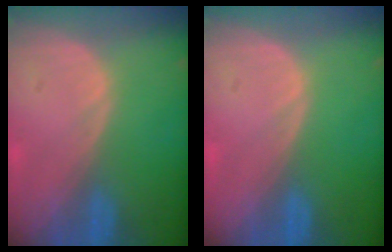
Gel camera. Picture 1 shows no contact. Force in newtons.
{"total": 0.0}